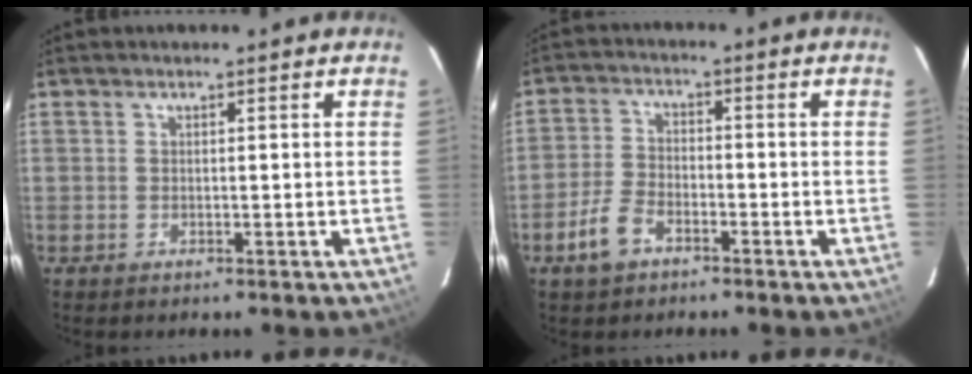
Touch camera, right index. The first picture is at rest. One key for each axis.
{"total": 6.3, "fx": -3.9, "fy": 3.4, "fz": 3.7, "tx": -0.088, "ty": 0.004, "tz": -0.074}